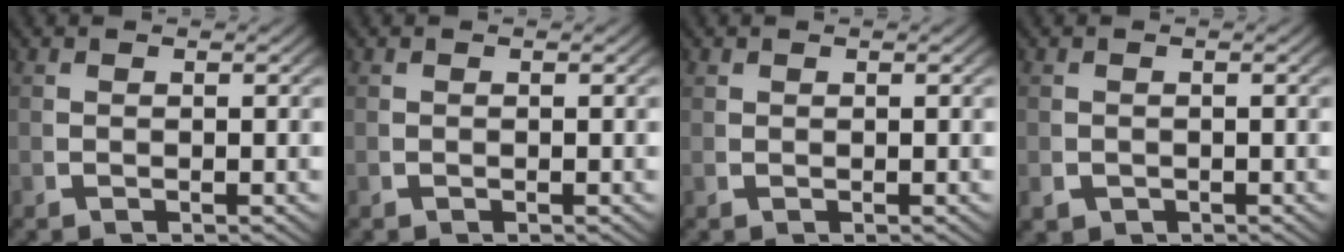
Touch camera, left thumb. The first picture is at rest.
{"total": 0.0}
{"total": 0.5, "force": [0.5, 0.3, 0.0], "torque": [-0.007, -0.006, 0.015]}
{"total": 1.5, "force": [-0.6, 1.3, 0.4], "torque": [-0.017, -0.014, -0.002]}